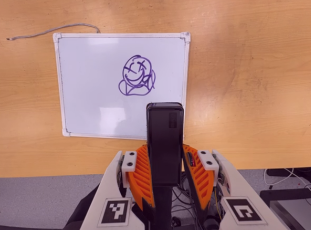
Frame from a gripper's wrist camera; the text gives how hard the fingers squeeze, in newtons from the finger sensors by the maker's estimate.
{"total": 4.2, "left": 2.9, "right": 5.4}